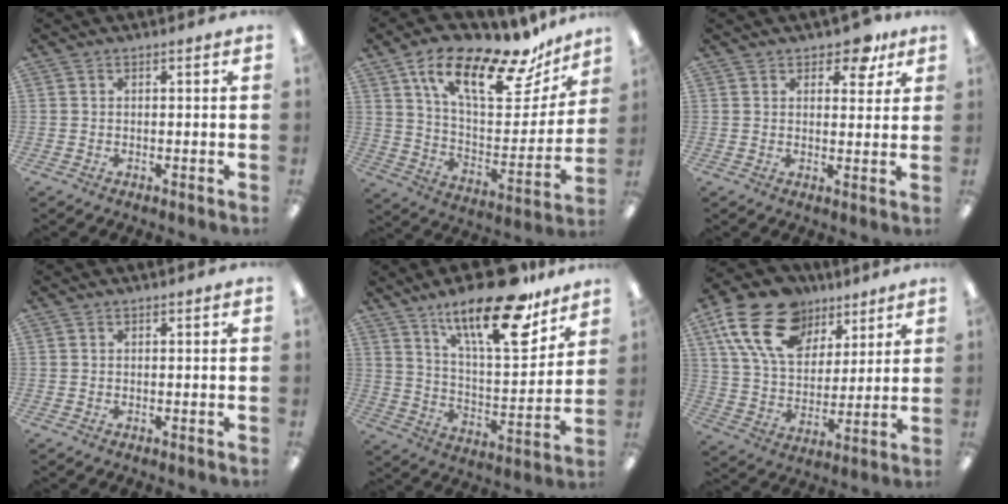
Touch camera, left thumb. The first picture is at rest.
{"total": 21.5, "force": [14.4, 8.0, 13.8], "torque": [-0.219, -0.085, 0.239]}
{"total": 6.4, "force": [4.5, 3.3, 3.2], "torque": [-0.025, -0.021, 0.075]}
{"total": 0.0}
{"total": 22.6, "force": [15.6, 6.9, 14.9], "torque": [-0.232, -0.098, 0.256]}
{"total": 19.4, "force": [11.1, 12.1, 10.2], "torque": [-0.200, -0.037, 0.205]}